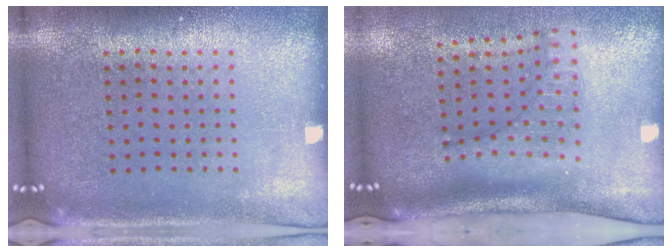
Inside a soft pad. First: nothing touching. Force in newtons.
{"total": 2.0, "press": 1.5, "slide": 1.3}